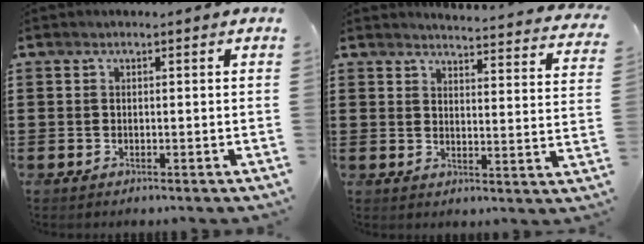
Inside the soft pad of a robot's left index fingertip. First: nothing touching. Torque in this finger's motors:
{"motor_torque": [0.40, -0.22, 0.04, 0.00]}